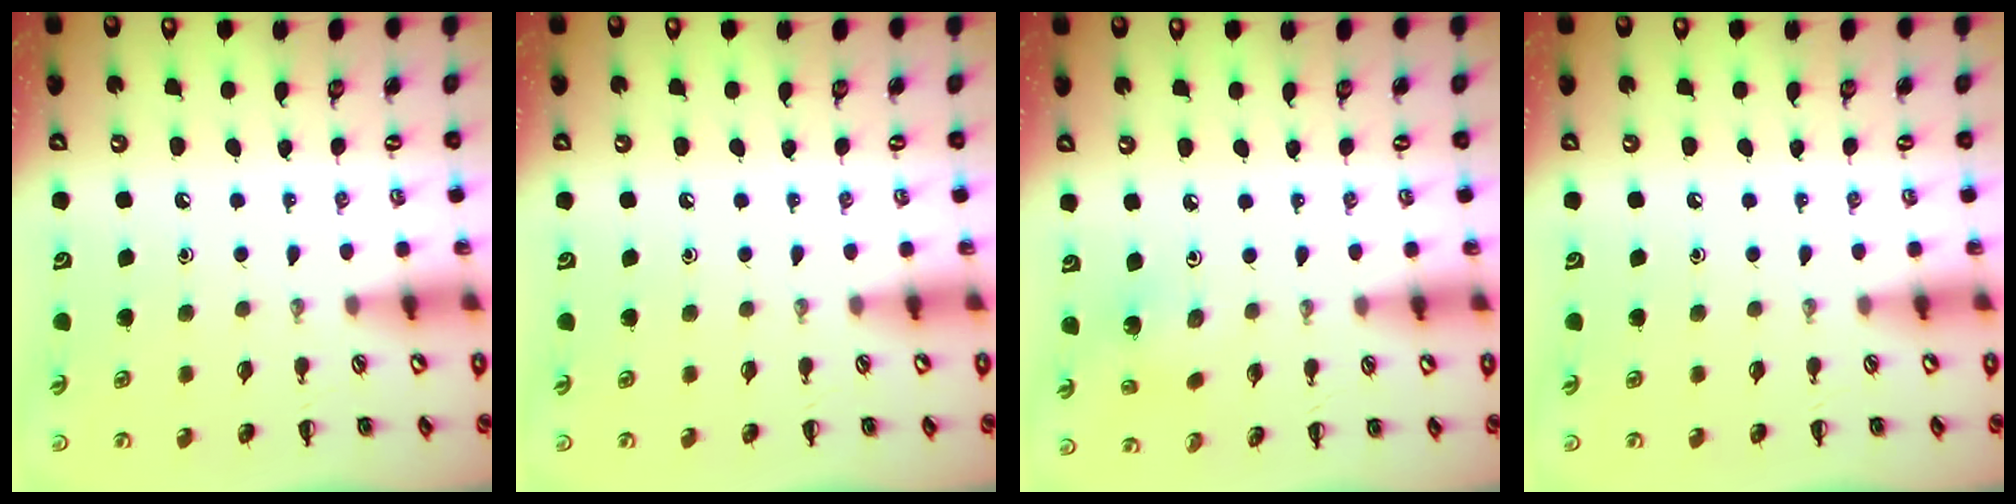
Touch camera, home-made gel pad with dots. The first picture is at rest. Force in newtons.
{"total": 0.0}
{"total": 2.4, "press": 2.2, "slide": 0.8}
{"total": 0.0}